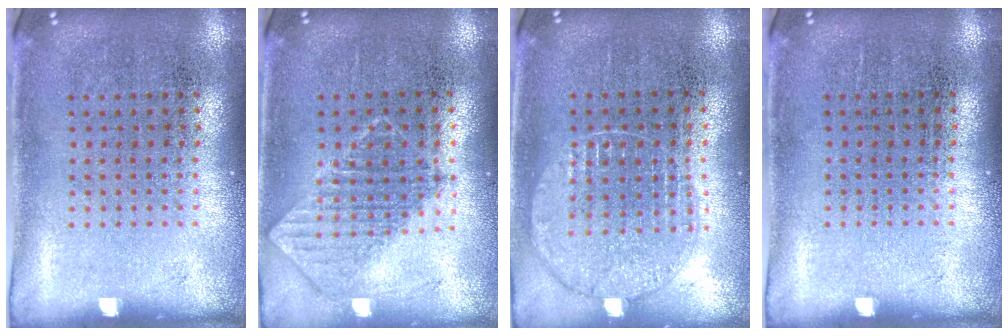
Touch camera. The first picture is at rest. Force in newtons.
{"total": 0.8, "press": 0.8, "slide": 0.1}
{"total": 1.0, "press": 1.0, "slide": 0.1}
{"total": 0.0}